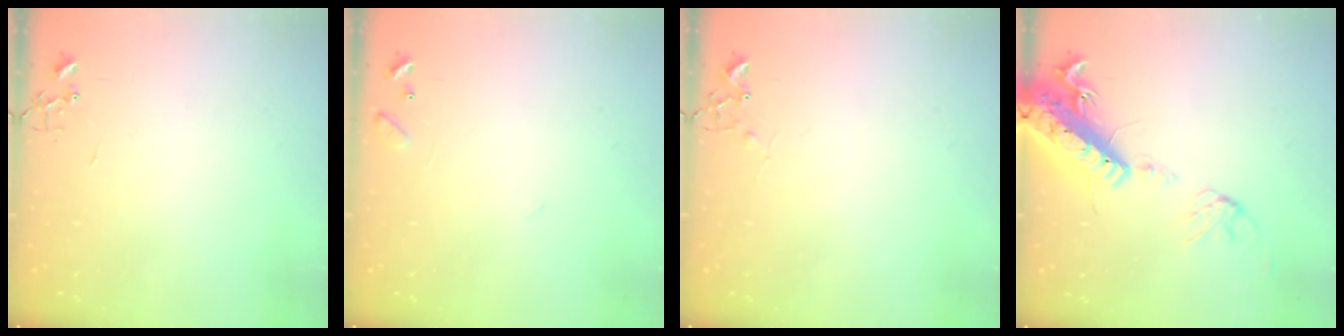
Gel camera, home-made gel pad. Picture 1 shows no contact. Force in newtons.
{"total": 8.4, "press": 8.4, "slide": 0.5}
{"total": 5.4, "press": 5.3, "slide": 0.8}
{"total": 18.0, "press": 17.6, "slide": 4.1}